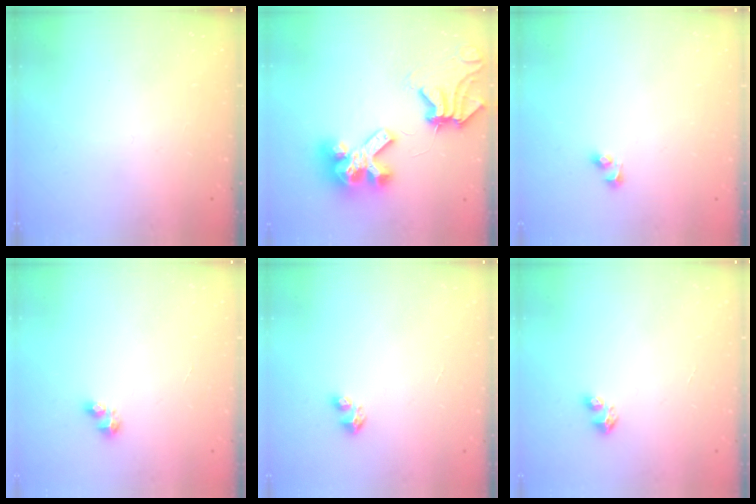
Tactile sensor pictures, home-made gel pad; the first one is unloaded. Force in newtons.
{"total": 15.2, "press": 15.1, "slide": 2.0}
{"total": 2.7, "press": 2.5, "slide": 1.2}
{"total": 3.5, "press": 3.5, "slide": 0.5}
{"total": 3.0, "press": 2.9, "slide": 0.3}
{"total": 3.0, "press": 2.9, "slide": 0.3}